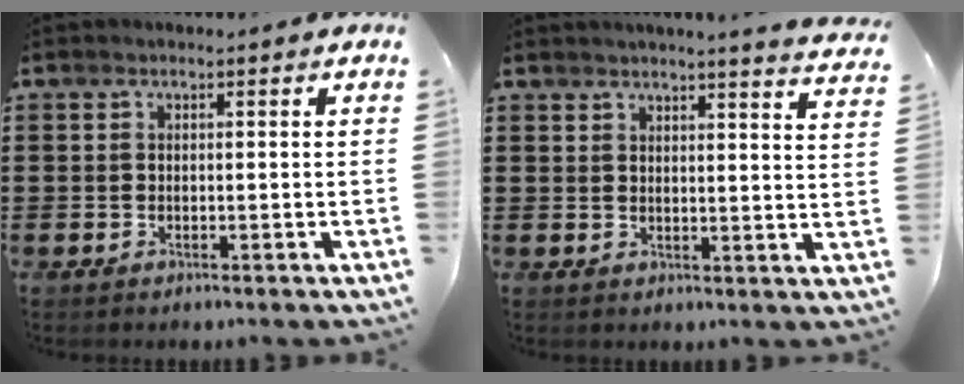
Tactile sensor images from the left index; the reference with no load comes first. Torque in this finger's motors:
{"motor_torque": [1.28, -0.86, 0.54, 0.08]}